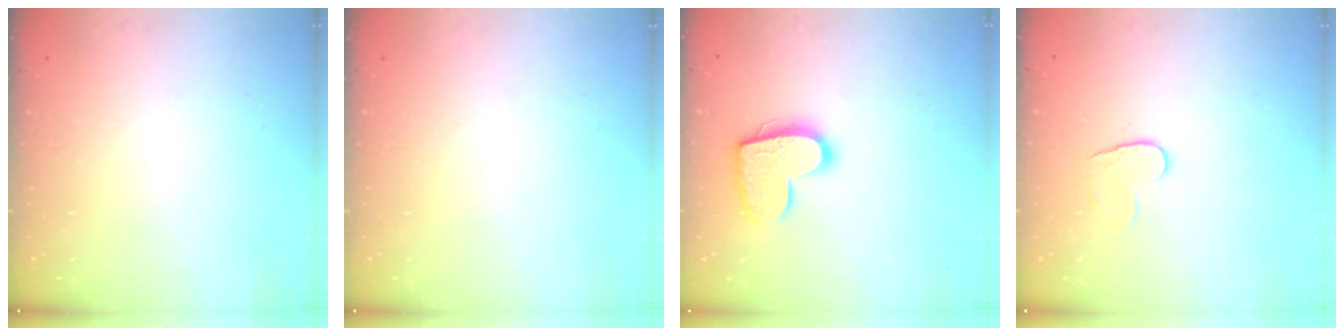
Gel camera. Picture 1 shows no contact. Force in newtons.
{"total": 0.0}
{"total": 14.5, "press": 14.5, "slide": 0.8}
{"total": 5.8, "press": 5.7, "slide": 0.5}